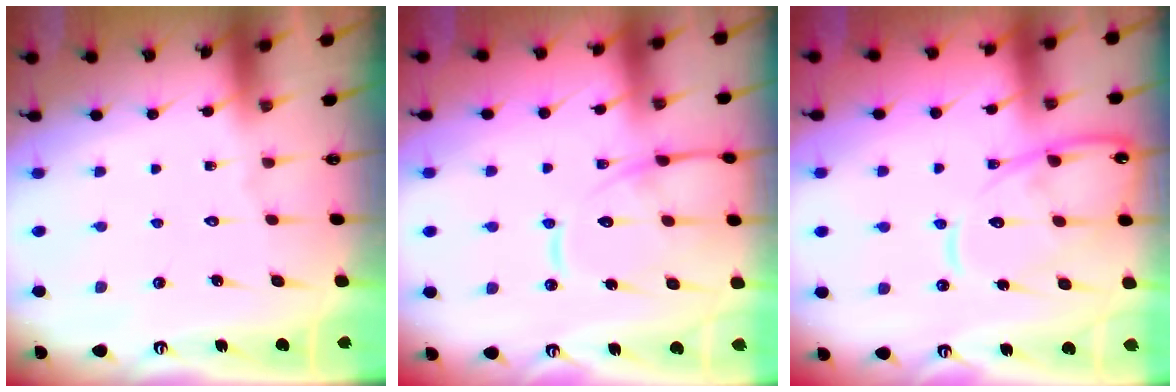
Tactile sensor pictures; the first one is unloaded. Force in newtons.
{"total": 12.6, "press": 12.6, "slide": 1.2}
{"total": 14.1, "press": 14.0, "slide": 1.4}